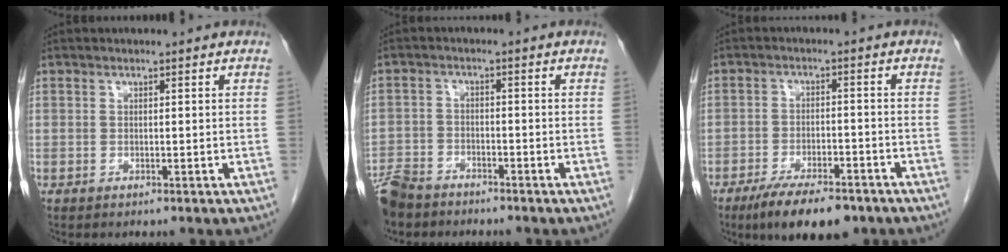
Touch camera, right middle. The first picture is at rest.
{"total": 8.0, "force": [-6.7, 3.7, 2.2], "torque": [-0.052, -0.010, -0.125]}
{"total": 10.1, "force": [-7.3, 3.2, 6.1], "torque": [-0.095, -0.010, -0.117]}